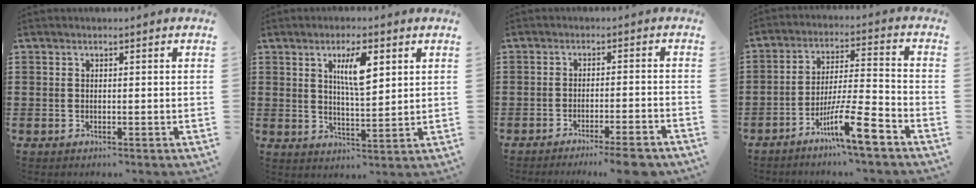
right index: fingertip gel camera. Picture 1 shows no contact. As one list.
[{"total": 6.2, "force": [2.5, 1.8, 5.3], "torque": [-0.096, 0.002, 0.038]}, {"total": 4.3, "force": [-3.7, -0.2, 2.0], "torque": [-0.032, -0.008, -0.070]}, {"total": 10.3, "force": [-6.5, 1.3, 7.9], "torque": [-0.146, 0.003, -0.120]}]